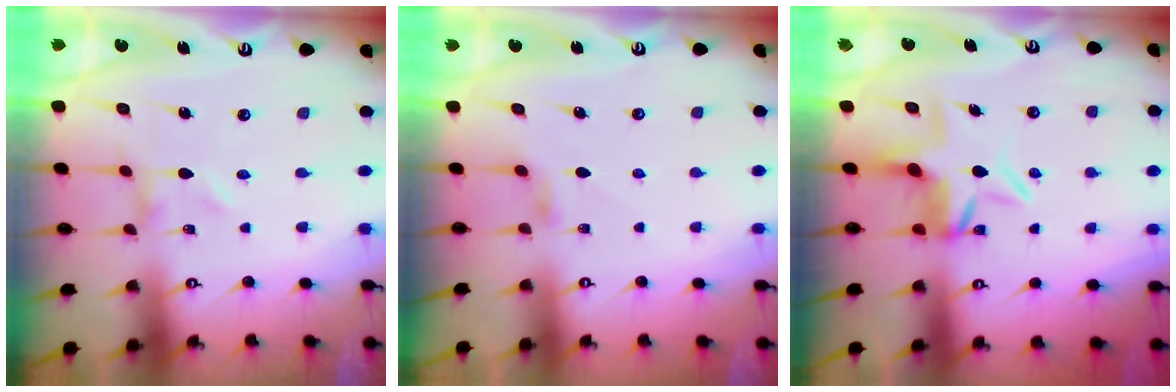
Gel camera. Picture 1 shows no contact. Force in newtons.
{"total": 2.9, "press": 2.9, "slide": 0.5}
{"total": 6.0, "press": 5.9, "slide": 0.8}